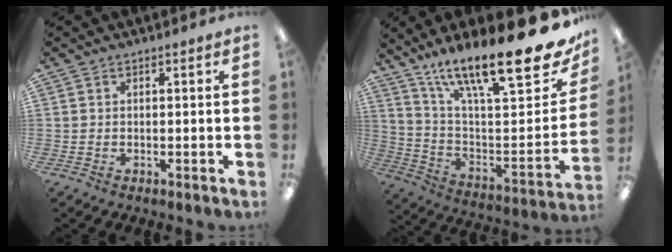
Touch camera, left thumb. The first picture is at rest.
{"total": 22.7, "force": [16.2, 4.2, 15.4], "torque": [-0.229, -0.123, 0.259]}